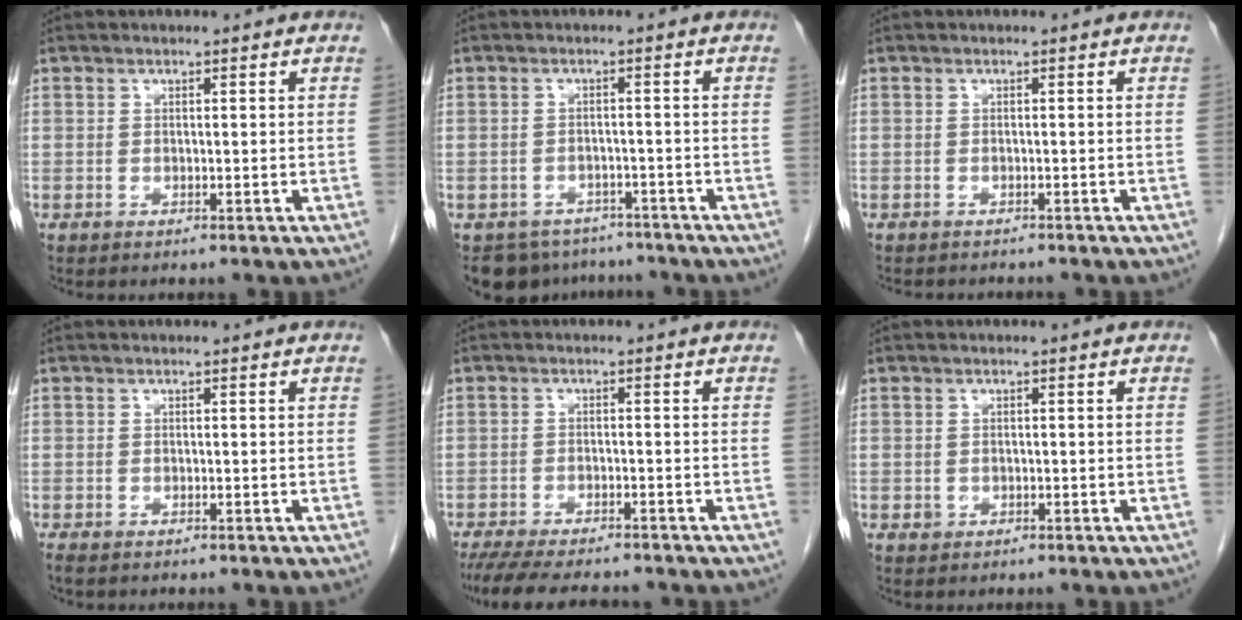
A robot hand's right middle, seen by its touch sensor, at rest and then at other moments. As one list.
[{"total": 8.0, "force": [-6.7, 4.4, 0.8], "torque": [-0.010, 0.007, -0.085]}, {"total": 4.1, "force": [-3.7, 1.4, 1.2], "torque": [-0.016, -0.003, -0.046]}, {"total": 1.7, "force": [-1.4, 0.6, 0.7], "torque": [-0.015, -0.005, -0.019]}, {"total": 11.5, "force": [-10.1, 2.3, 5.0], "torque": [-0.085, -0.014, -0.146]}, {"total": 0.8, "force": [-0.2, 0.8, 0.2], "torque": [-0.002, 0.003, -0.002]}]